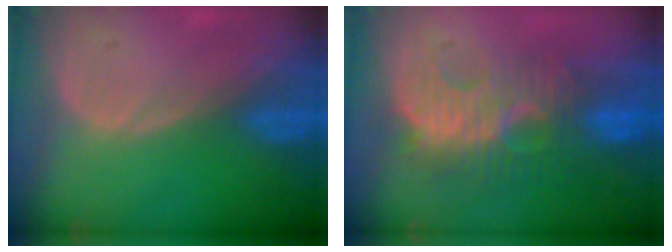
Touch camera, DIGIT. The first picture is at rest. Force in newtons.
{"total": 9.4, "press": 9.2, "slide": 2.0}